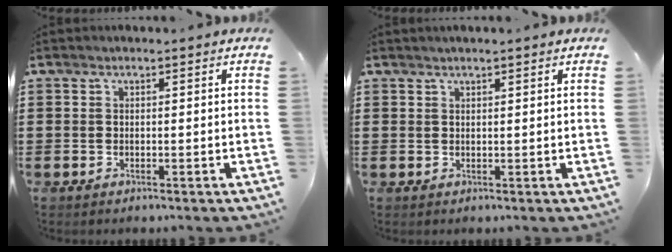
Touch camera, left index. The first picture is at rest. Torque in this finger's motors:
{"motor_torque": [1.97, -0.17, 0.08, 0.01]}